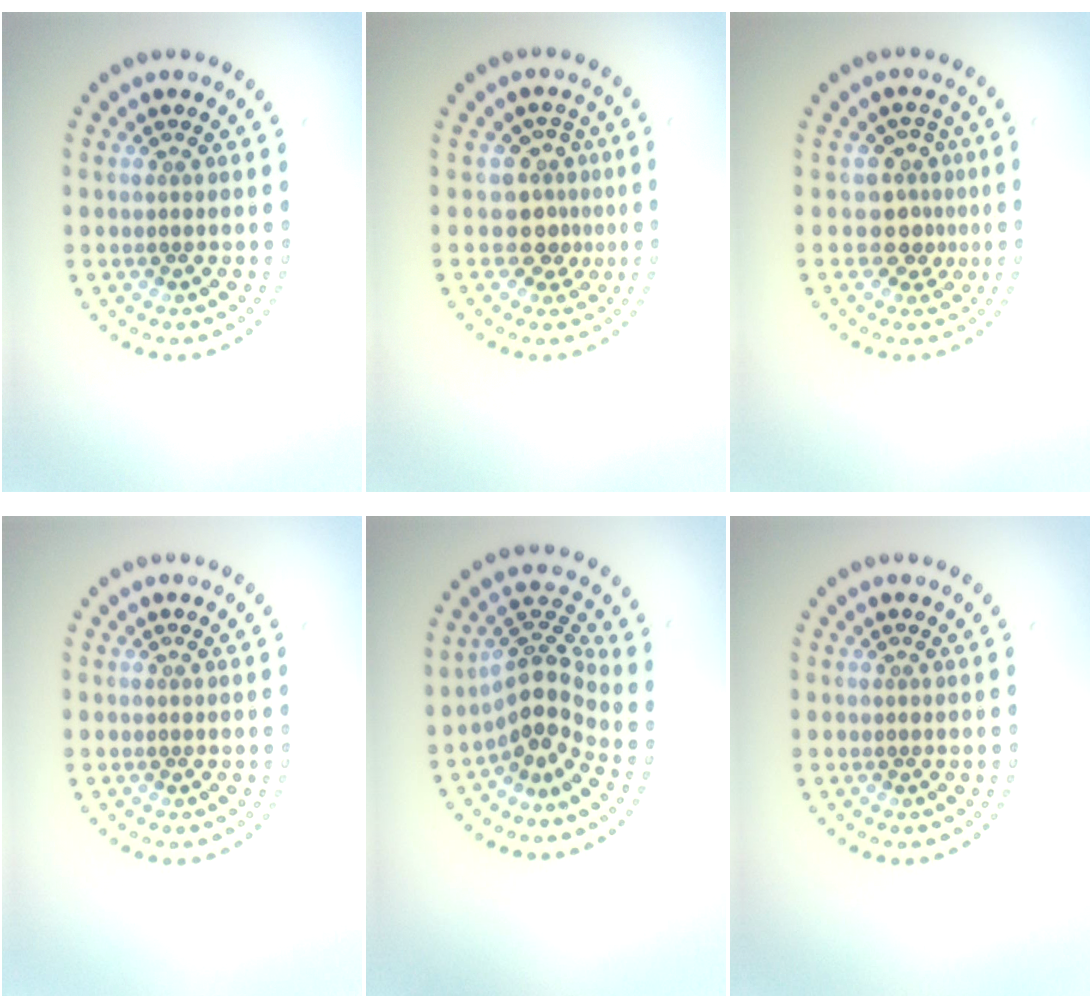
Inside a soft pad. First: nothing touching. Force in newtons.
{"total": 2.9, "press": 2.3, "slide": 1.7}
{"total": 2.9, "press": 2.3, "slide": 1.7}
{"total": 0.0}
{"total": 4.0, "press": 2.8, "slide": 2.9}
{"total": 0.0}